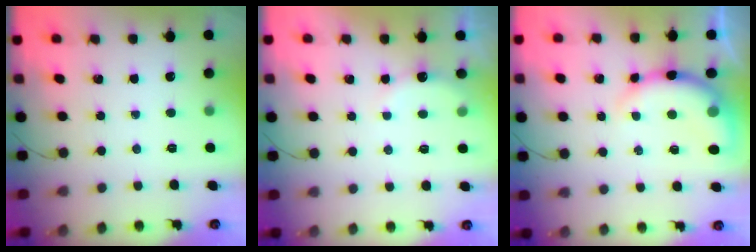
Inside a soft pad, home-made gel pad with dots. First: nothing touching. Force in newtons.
{"total": 5.7, "press": 5.6, "slide": 1.3}
{"total": 9.5, "press": 9.3, "slide": 1.7}